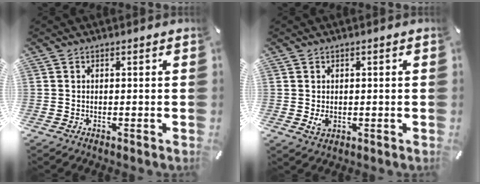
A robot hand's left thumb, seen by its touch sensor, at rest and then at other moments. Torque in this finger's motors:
{"motor_torque": [0.62, 0.68, 0.04, 0.07, 0.00]}